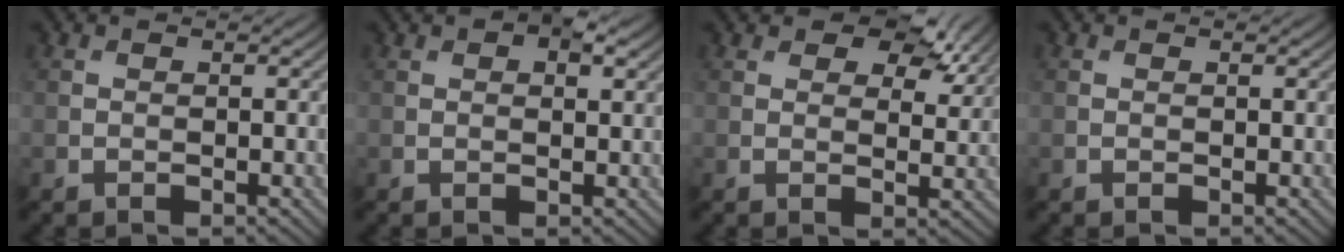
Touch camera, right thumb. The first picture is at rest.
{"total": 4.6, "force": [2.5, 1.9, 3.3], "torque": [-0.057, 0.007, 0.040]}
{"total": 8.7, "force": [5.6, 4.2, 5.1], "torque": [-0.083, 0.002, 0.084]}
{"total": 0.0}